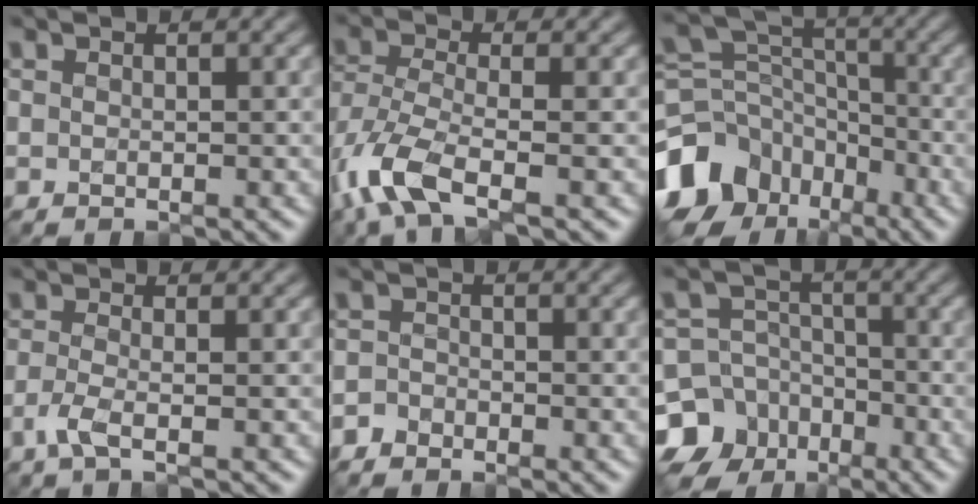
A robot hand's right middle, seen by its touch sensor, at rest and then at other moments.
{"total": 6.6, "force": [-3.4, 2.5, 5.1], "torque": [-0.132, -0.012, -0.080]}
{"total": 13.1, "force": [-8.0, 9.2, 4.9], "torque": [-0.128, -0.003, -0.129]}
{"total": 2.3, "force": [-1.1, 0.5, 1.9], "torque": [-0.044, -0.007, -0.032]}
{"total": 1.4, "force": [-1.1, 0.9, 0.0], "torque": [0.005, 0.005, -0.025]}
{"total": 11.7, "force": [-6.7, 9.1, 2.8], "torque": [-0.064, -0.038, -0.137]}